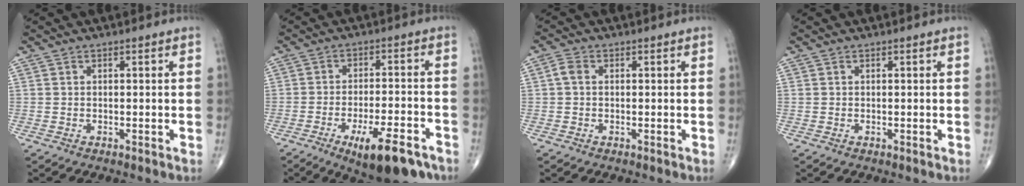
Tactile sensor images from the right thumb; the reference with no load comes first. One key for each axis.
{"total": 13.1, "fx": -7.6, "fy": 4.2, "fz": 9.8, "tx": -0.138, "ty": 0.032, "tz": -0.107}
{"total": 1.9, "fx": 0.1, "fy": 1.3, "fz": 1.4, "tx": -0.027, "ty": 0.005, "tz": -0.001}
{"total": 0.0}